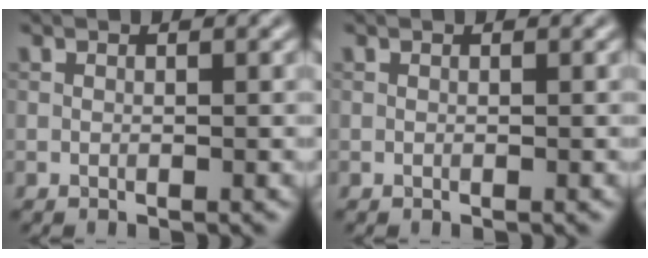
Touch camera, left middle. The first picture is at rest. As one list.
[{"total": 0.0}]